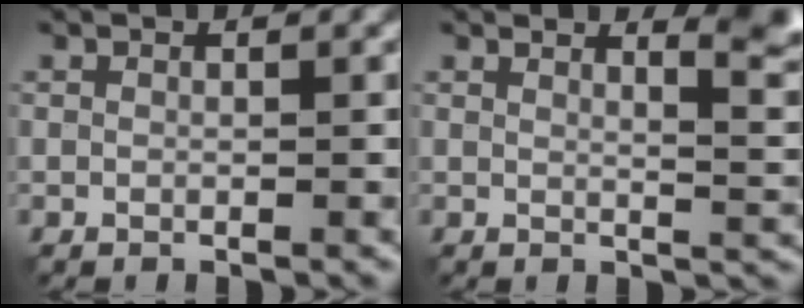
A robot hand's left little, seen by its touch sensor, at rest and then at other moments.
{"total": 4.5, "force": [3.2, 1.1, 2.9], "torque": [-0.023, 0.010, 0.046]}